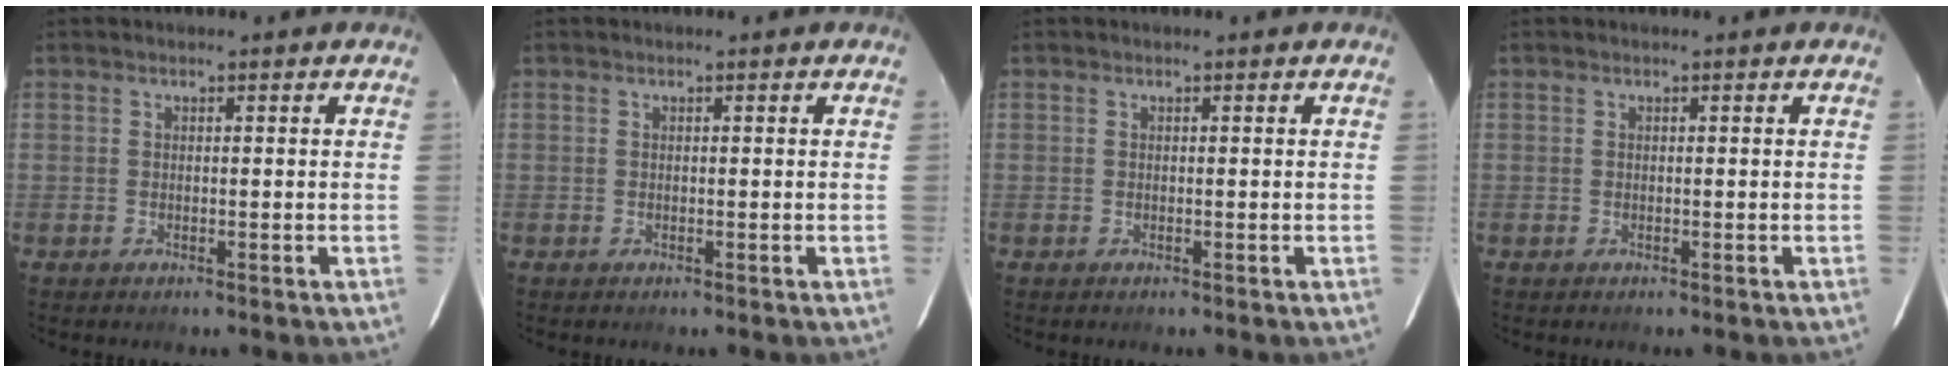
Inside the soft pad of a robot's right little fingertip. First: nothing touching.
{"total": 0.0}
{"total": 0.0}
{"total": 0.0}